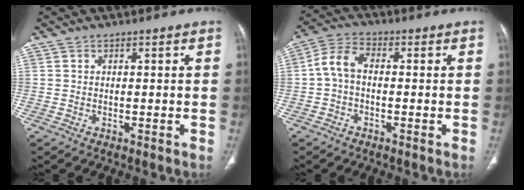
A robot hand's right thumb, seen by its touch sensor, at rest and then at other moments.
{"total": 6.0, "force": [-0.4, 3.8, 4.7], "torque": [-0.092, 0.021, -0.017]}